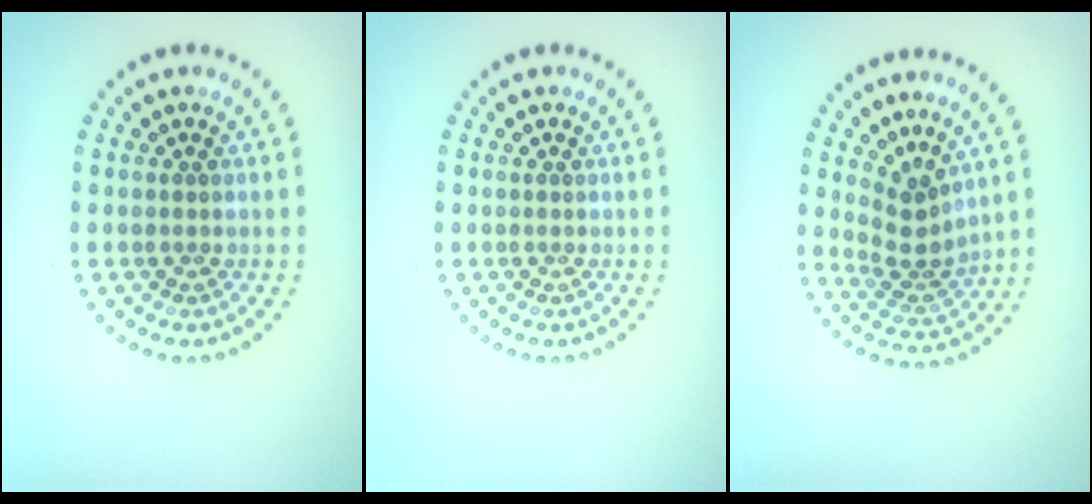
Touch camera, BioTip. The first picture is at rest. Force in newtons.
{"total": 0.0}
{"total": 2.9, "press": 2.0, "slide": 2.1}